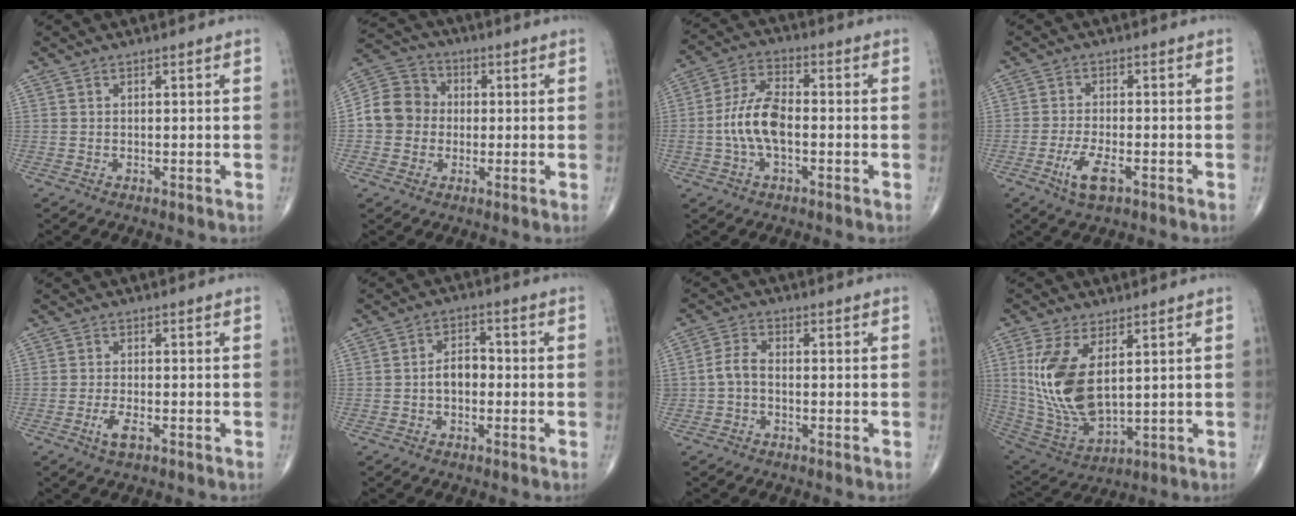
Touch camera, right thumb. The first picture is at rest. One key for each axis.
{"total": 9.5, "fx": -0.4, "fy": 8.7, "fz": 4.0, "tx": -0.053, "ty": 0.029, "tz": -0.021}
{"total": 9.6, "fx": -1.6, "fy": 4.7, "fz": 8.2, "tx": -0.171, "ty": 0.028, "tz": -0.034}
{"total": 5.5, "fx": -2.6, "fy": 1.9, "fz": 4.4, "tx": -0.090, "ty": 0.005, "tz": -0.046}
{"total": 3.1, "fx": -1.5, "fy": 1.1, "fz": 2.5, "tx": -0.053, "ty": 0.001, "tz": -0.029}
{"total": 4.7, "fx": -0.9, "fy": 3.1, "fz": 3.4, "tx": -0.047, "ty": 0.021, "tz": -0.023}
{"total": 3.7, "fx": -0.7, "fy": 2.4, "fz": 2.7, "tx": -0.054, "ty": 0.015, "tz": -0.019}
{"total": 15.3, "fx": 3.5, "fy": 7.5, "fz": 12.9, "tx": -0.263, "ty": -0.022, "tz": 0.087}